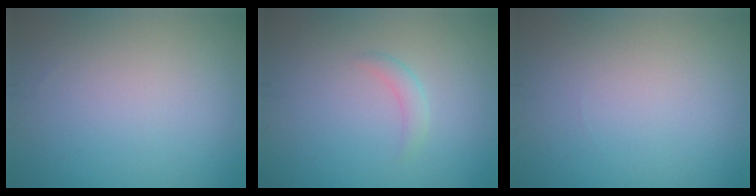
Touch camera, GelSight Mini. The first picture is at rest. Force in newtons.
{"total": 1.2, "press": 1.2, "slide": 0.1}
{"total": 0.0}